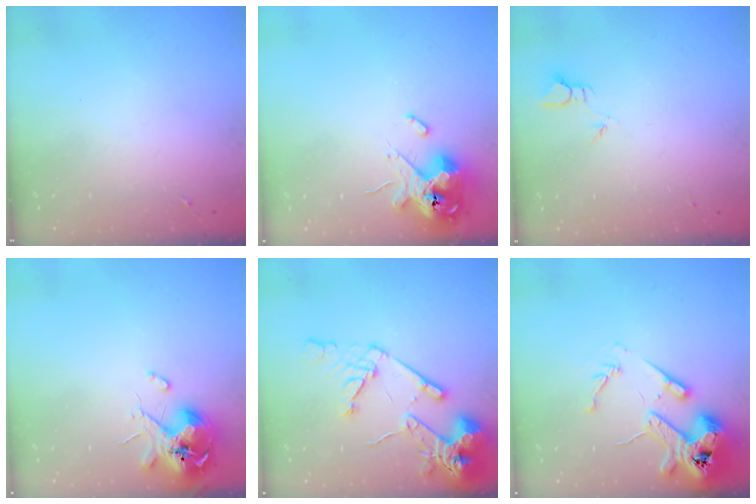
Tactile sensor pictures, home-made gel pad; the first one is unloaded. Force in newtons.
{"total": 14.6, "press": 14.4, "slide": 2.8}
{"total": 2.3, "press": 2.3, "slide": 0.1}
{"total": 10.5, "press": 10.4, "slide": 1.6}
{"total": 16.7, "press": 16.5, "slide": 2.1}
{"total": 15.1, "press": 15.0, "slide": 2.1}